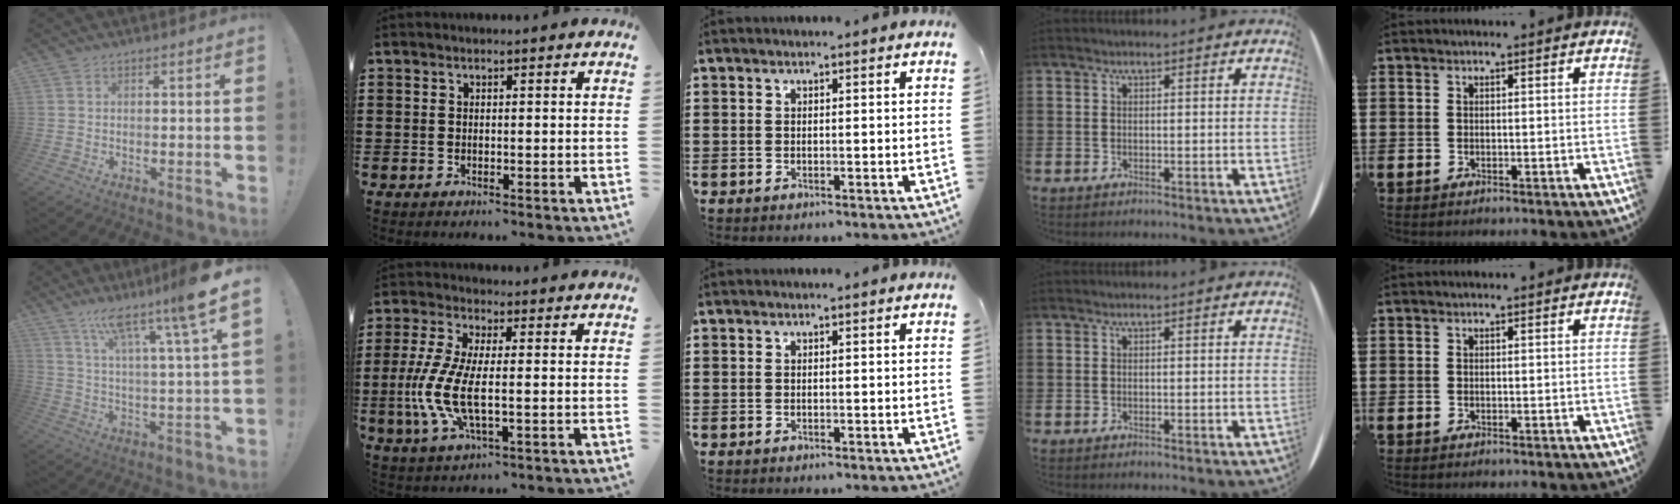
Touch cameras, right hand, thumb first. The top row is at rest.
{"thumb": {"total": 13.2, "force": [9.1, 0.0, 9.6], "torque": [-0.171, -0.062, 0.135]}, "index": {"total": 8.8, "force": [-1.6, 2.8, 8.1], "torque": [-0.197, -0.020, -0.037]}}